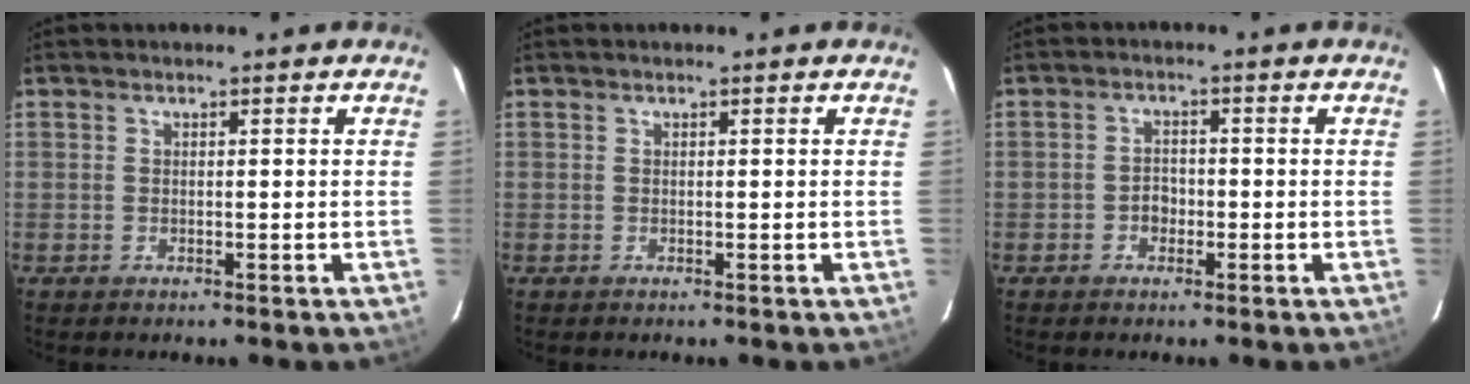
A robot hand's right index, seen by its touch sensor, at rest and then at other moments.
{"total": 0.0}
{"total": 2.4, "force": [-1.0, 1.9, 1.0], "torque": [-0.018, 0.008, -0.016]}